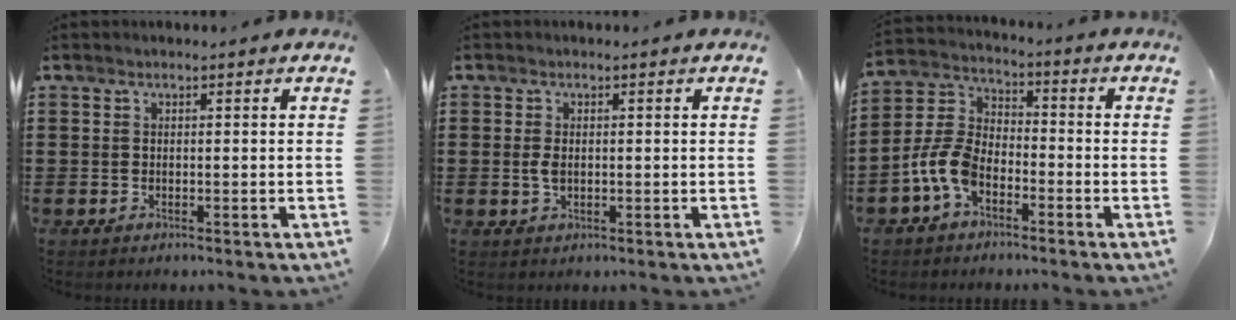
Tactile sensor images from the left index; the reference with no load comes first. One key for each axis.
{"total": 2.0, "fx": 0.0, "fy": 1.0, "fz": 1.7, "tx": -0.042, "ty": -0.001, "tz": -0.003}
{"total": 7.8, "fx": -4.2, "fy": 4.1, "fz": 5.1, "tx": -0.147, "ty": -0.003, "tz": -0.092}